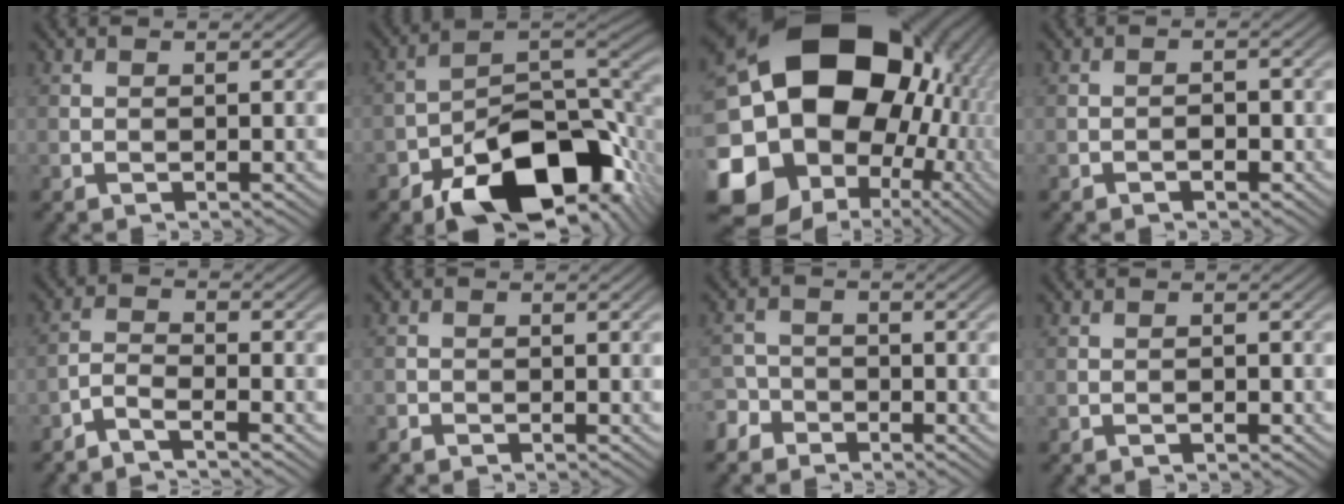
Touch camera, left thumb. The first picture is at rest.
{"total": 16.3, "force": [-8.7, 8.2, 11.0], "torque": [-0.167, -0.022, -0.148]}
{"total": 23.7, "force": [3.6, 19.5, 13.0], "torque": [-0.341, -0.036, 0.091]}
{"total": 1.4, "force": [-0.8, 0.7, 0.8], "torque": [-0.010, 0.002, -0.015]}
{"total": 3.0, "force": [-2.6, 0.5, 1.4], "torque": [-0.032, -0.002, -0.065]}
{"total": 1.0, "force": [-0.8, 0.6, 0.1], "torque": [-0.001, -0.002, -0.018]}
{"total": 3.7, "force": [-2.6, 2.5, 0.7], "torque": [-0.006, 0.000, -0.058]}
{"total": 0.7, "force": [-0.4, 0.3, 0.4], "torque": [-0.002, 0.001, -0.007]}